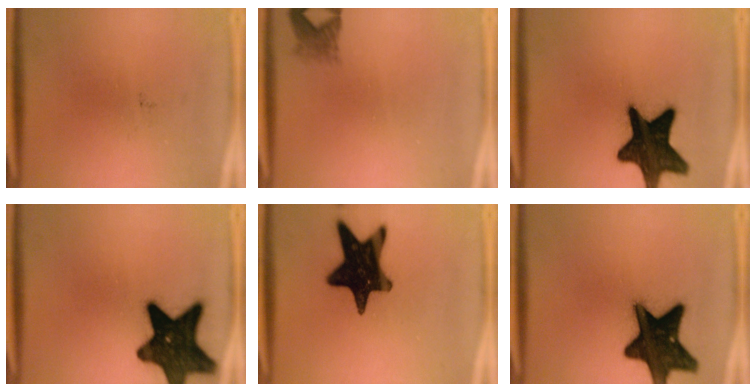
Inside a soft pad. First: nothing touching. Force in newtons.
{"total": 2.2}
{"total": 17.4}
{"total": 17.4}
{"total": 18.3}
{"total": 18.4}